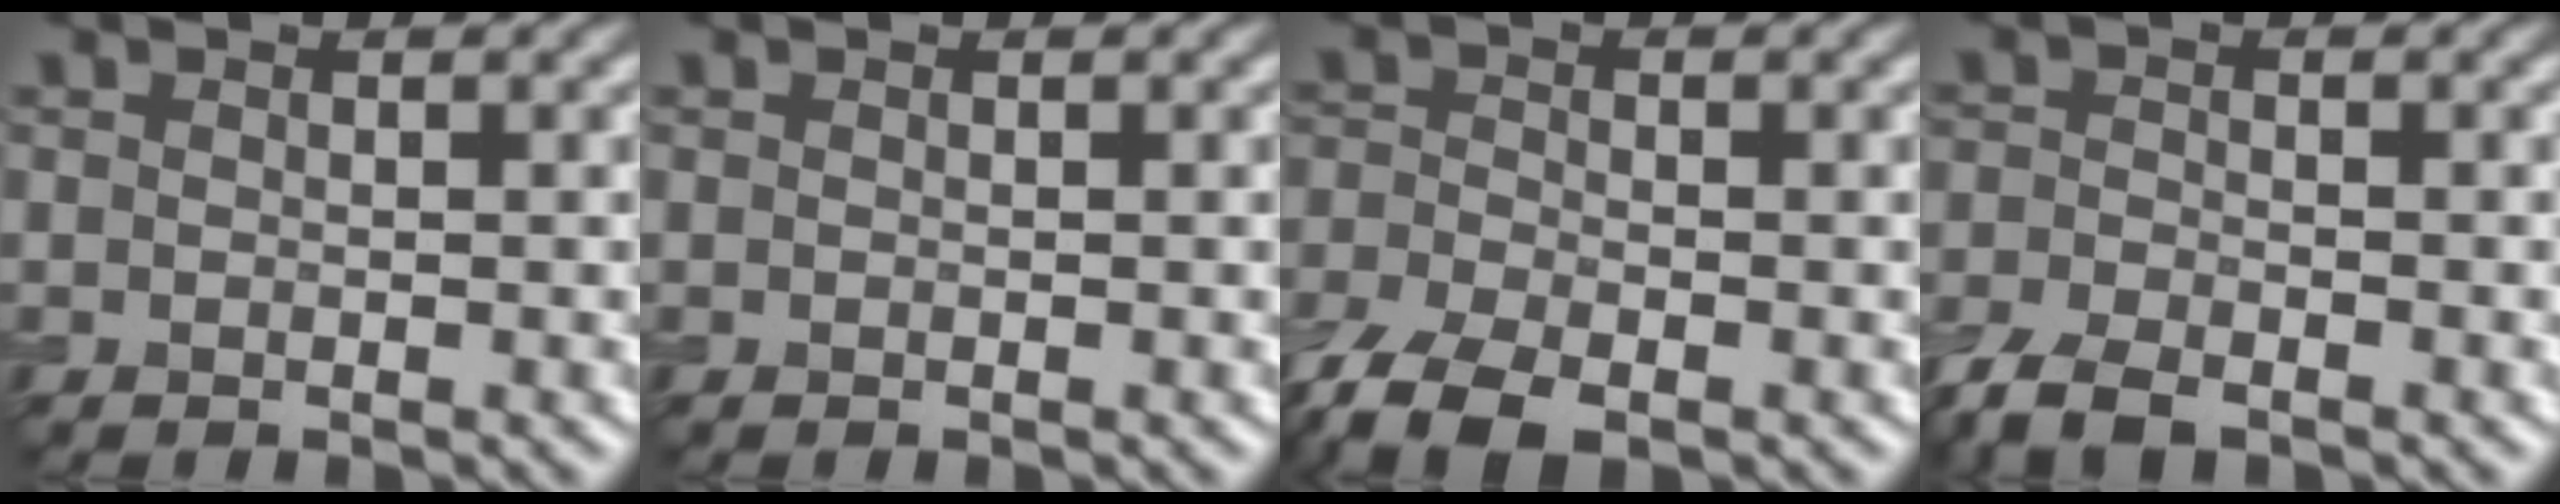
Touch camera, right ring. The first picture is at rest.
{"total": 0.0}
{"total": 5.8, "force": [-3.7, 2.5, 3.7], "torque": [-0.085, -0.018, -0.083]}
{"total": 4.2, "force": [-3.1, 1.6, 2.3], "torque": [-0.051, -0.010, -0.071]}